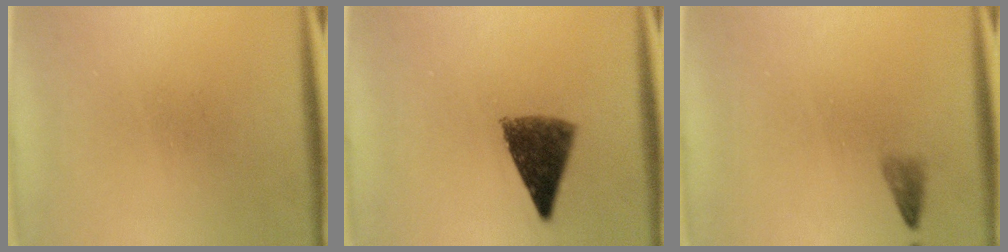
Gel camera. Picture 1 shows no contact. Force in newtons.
{"total": 8.2}
{"total": 1.2}